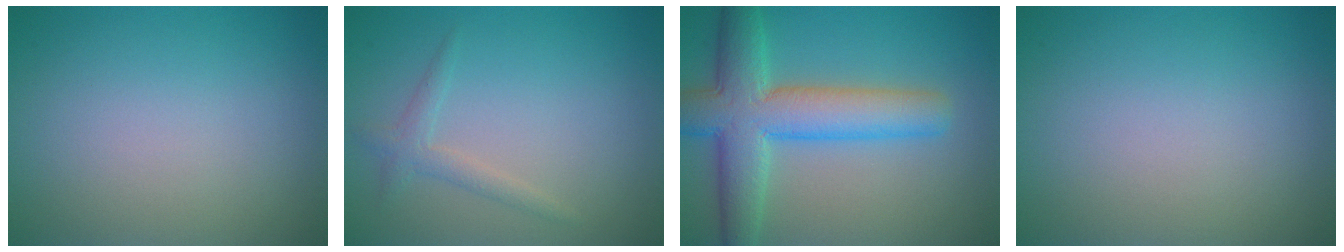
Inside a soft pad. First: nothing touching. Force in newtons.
{"total": 1.6, "press": 1.6, "slide": 0.1}
{"total": 8.0, "press": 8.0, "slide": 0.5}
{"total": 0.0}